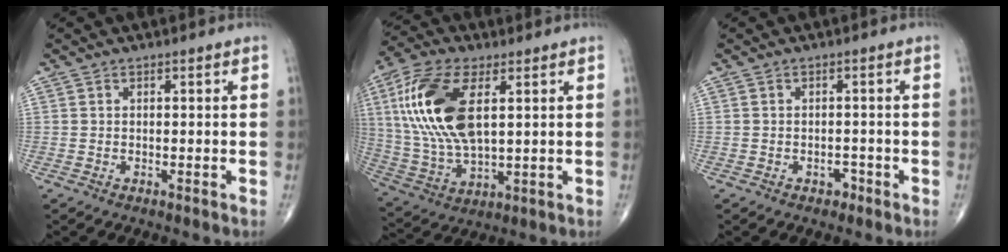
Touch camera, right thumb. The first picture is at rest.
{"total": 18.4, "force": [4.5, 8.7, 15.6], "torque": [-0.330, -0.006, 0.089]}
{"total": 1.7, "force": [-1.0, 1.2, 0.7], "torque": [-0.003, 0.005, -0.015]}